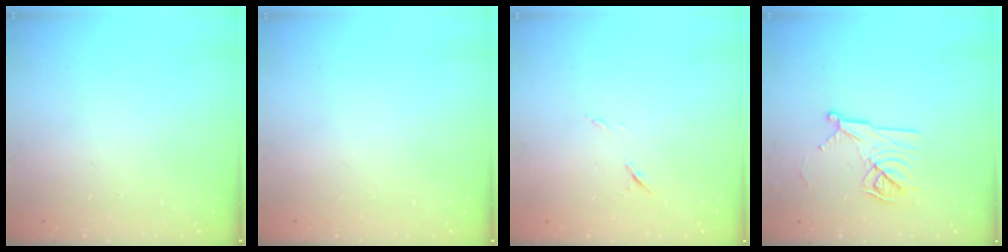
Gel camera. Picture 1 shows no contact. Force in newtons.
{"total": 0.0}
{"total": 6.2, "press": 6.2, "slide": 0.8}
{"total": 12.0, "press": 12.0, "slide": 0.1}